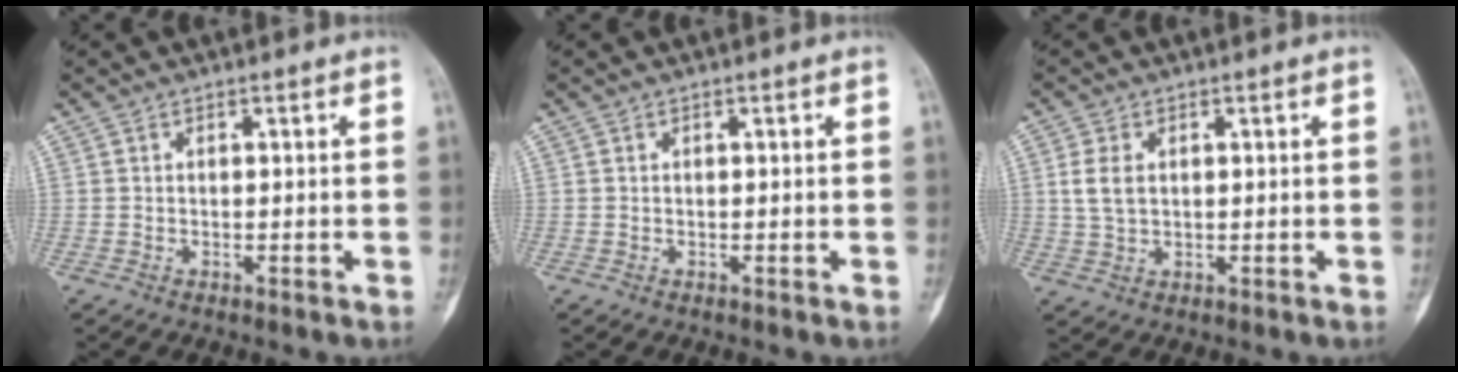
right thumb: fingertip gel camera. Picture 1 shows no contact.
{"total": 0.0}
{"total": 4.4, "force": [0.9, 2.8, 3.3], "torque": [-0.069, 0.001, 0.019]}